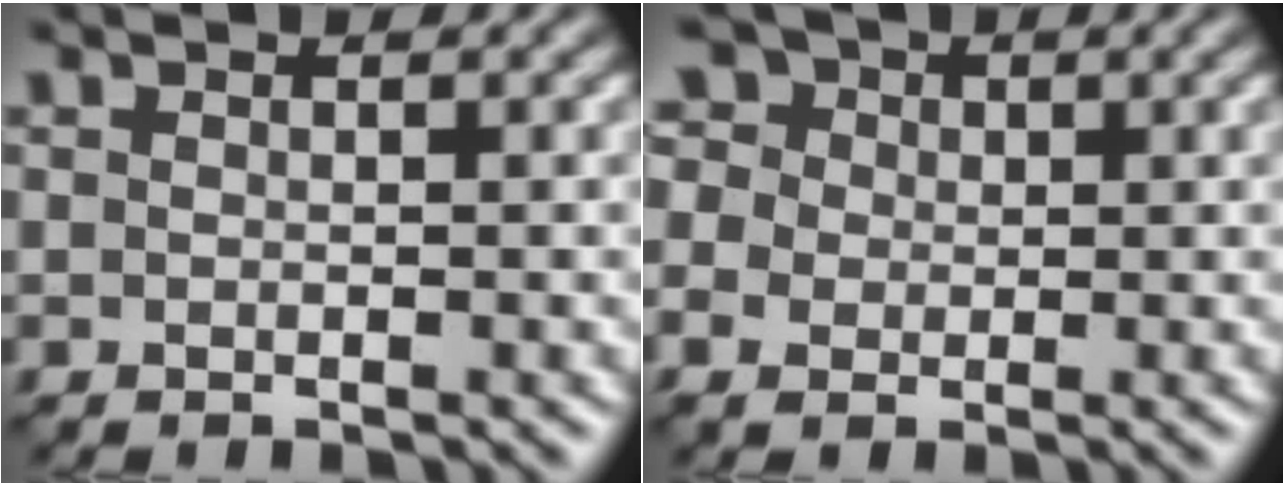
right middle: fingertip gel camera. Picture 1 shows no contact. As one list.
[{"total": 6.7, "force": [1.0, 5.5, 3.7], "torque": [-0.084, 0.031, -0.014]}]